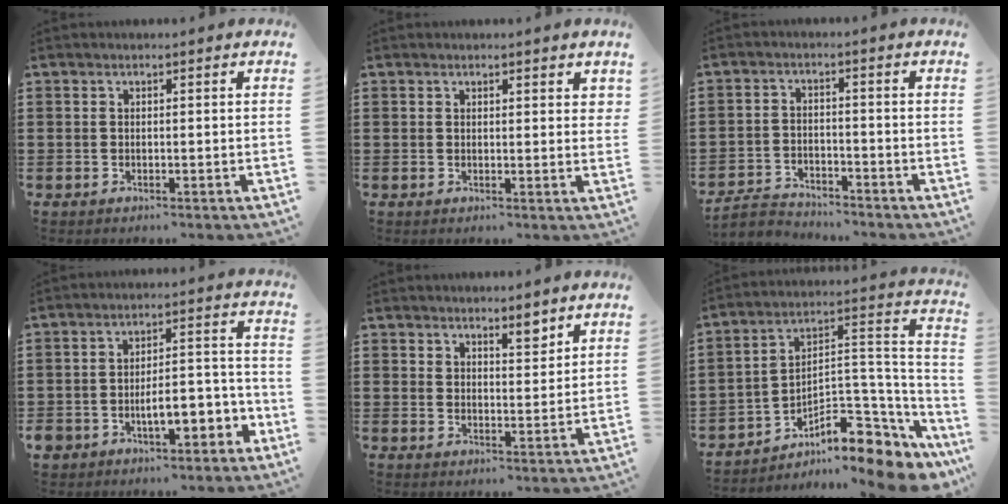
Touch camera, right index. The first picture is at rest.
{"total": 1.0, "force": [0.8, 0.5, 0.3], "torque": [0.000, 0.002, 0.014]}
{"total": 3.0, "force": [-2.9, 0.9, 0.4], "torque": [-0.027, 0.000, -0.066]}
{"total": 7.3, "force": [-3.8, 3.5, 5.1], "torque": [-0.091, 0.012, -0.070]}
{"total": 3.5, "force": [3.1, 1.2, 1.2], "torque": [-0.021, 0.001, 0.056]}
{"total": 8.6, "force": [-5.9, 3.7, 5.0], "torque": [-0.080, -0.002, -0.107]}